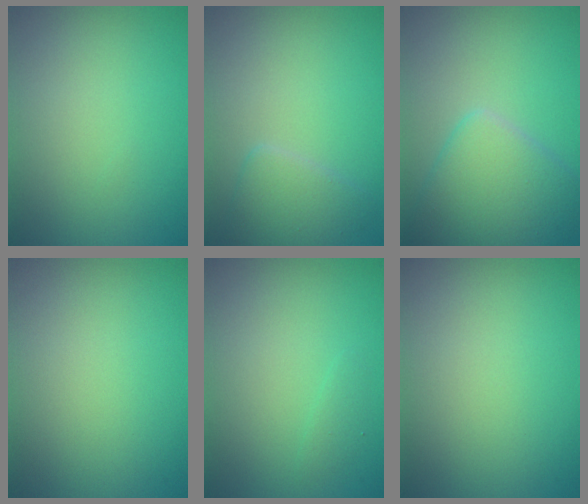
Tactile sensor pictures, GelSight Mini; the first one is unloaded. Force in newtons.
{"total": 2.4, "press": 2.4, "slide": 0.1}
{"total": 5.3, "press": 5.3, "slide": 0.3}
{"total": 0.0}
{"total": 0.7, "press": 0.7, "slide": 0.1}
{"total": 0.0}